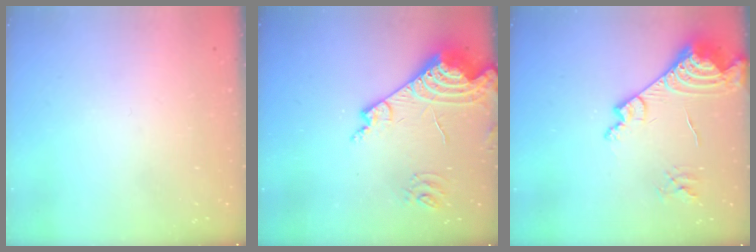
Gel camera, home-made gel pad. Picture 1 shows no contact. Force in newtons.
{"total": 15.9, "press": 15.8, "slide": 1.9}
{"total": 16.3, "press": 16.2, "slide": 2.4}